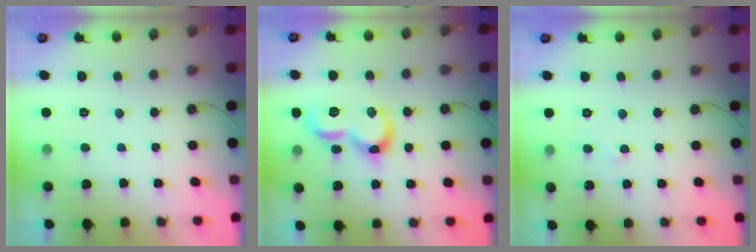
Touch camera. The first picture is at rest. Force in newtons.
{"total": 12.6, "press": 12.6, "slide": 1.2}
{"total": 2.9, "press": 2.9, "slide": 0.3}